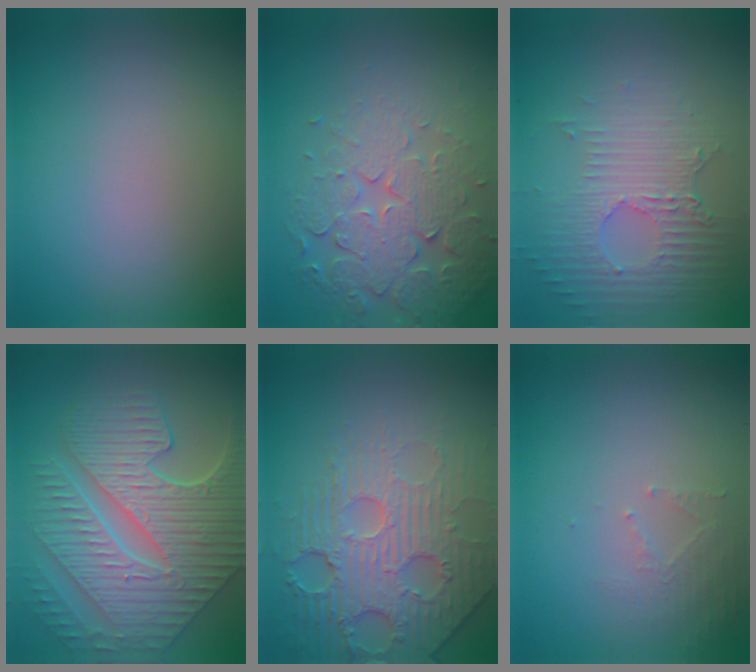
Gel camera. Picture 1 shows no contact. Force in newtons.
{"total": 5.9, "press": 4.8, "slide": 3.4}
{"total": 5.0, "press": 3.4, "slide": 3.6}
{"total": 9.7, "press": 7.6, "slide": 6.1}
{"total": 5.4, "press": 4.9, "slide": 2.4}
{"total": 1.7, "press": 1.7, "slide": 0.3}